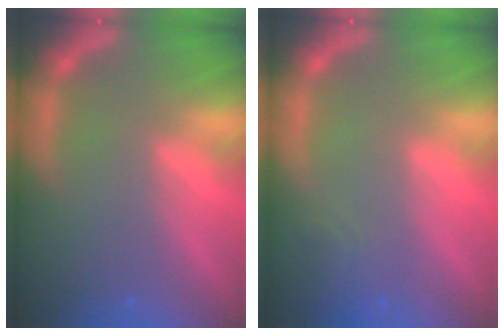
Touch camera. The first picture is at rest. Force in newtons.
{"total": 1.9}